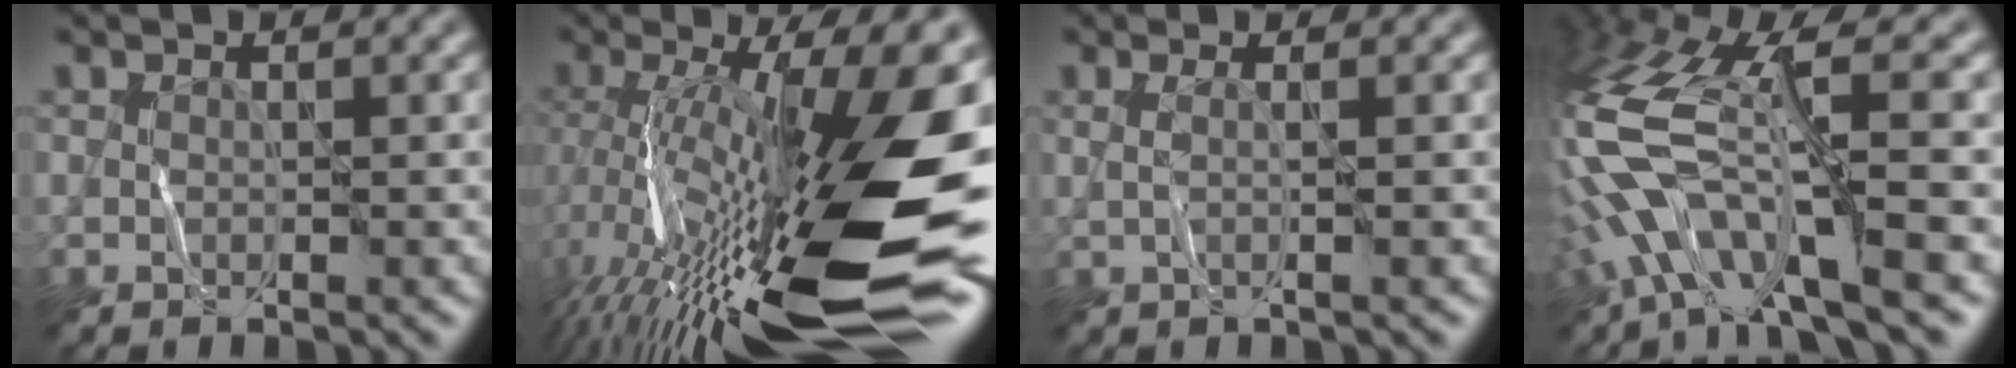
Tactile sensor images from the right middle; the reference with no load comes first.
{"total": 18.7, "force": [-2.8, 4.4, 18.0], "torque": [-0.312, -0.001, -0.047]}
{"total": 1.3, "force": [0.0, 0.3, 1.3], "torque": [-0.028, 0.000, -0.005]}
{"total": 12.0, "force": [-2.7, 4.0, 10.9], "torque": [-0.241, 0.006, -0.039]}